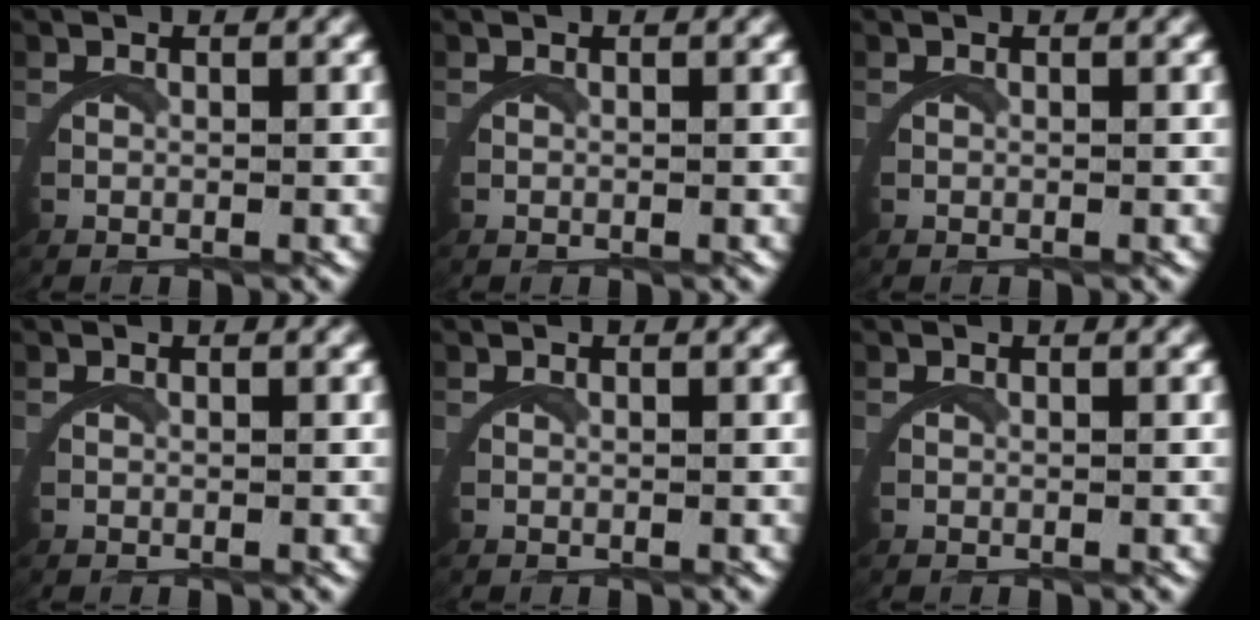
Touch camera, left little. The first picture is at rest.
{"total": 0.0}
{"total": 0.0}
{"total": 0.0}
{"total": 0.0}
{"total": 0.0}